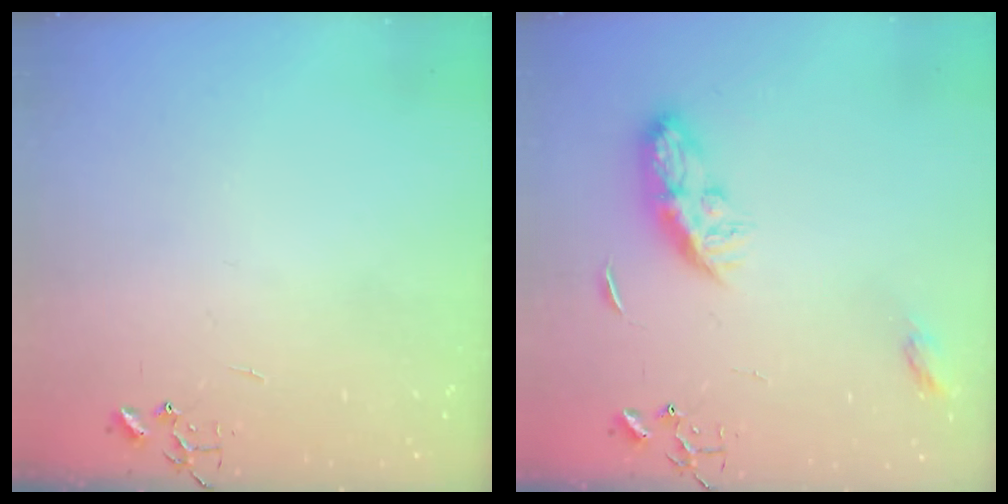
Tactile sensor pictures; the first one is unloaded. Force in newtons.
{"total": 8.8, "press": 8.8, "slide": 0.0}